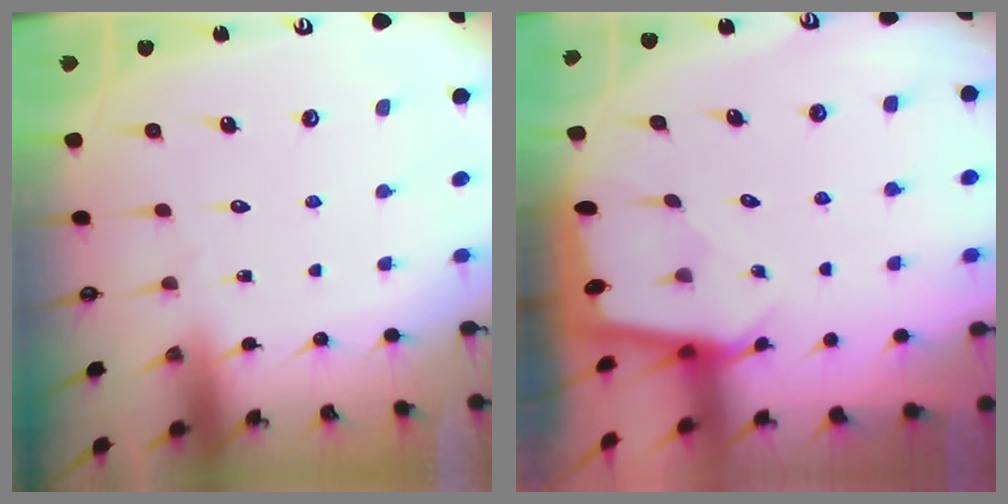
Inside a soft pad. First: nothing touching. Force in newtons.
{"total": 1.5, "press": 1.5, "slide": 0.2}